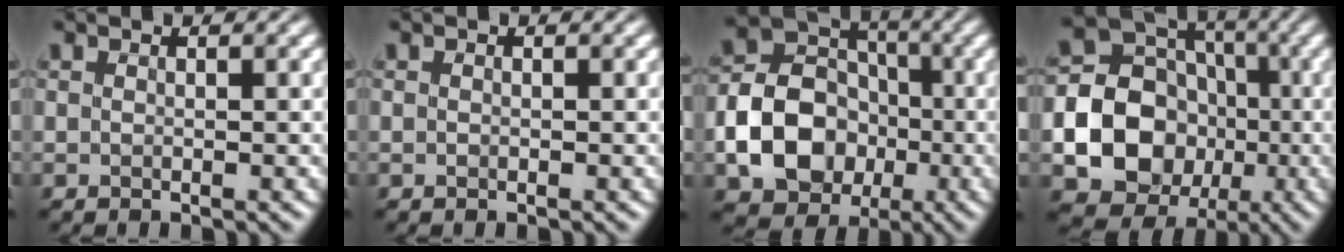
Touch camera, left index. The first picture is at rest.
{"total": 0.0}
{"total": 9.1, "force": [-2.4, 7.1, 5.1], "torque": [-0.085, 0.001, -0.048]}
{"total": 17.7, "force": [-3.4, 16.2, 6.4], "torque": [-0.152, -0.024, -0.077]}